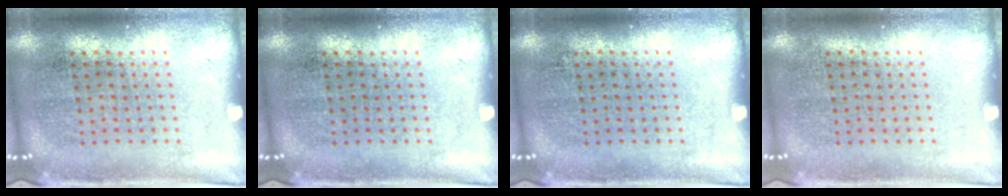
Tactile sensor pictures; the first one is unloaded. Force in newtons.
{"total": 0.0}
{"total": 0.0}
{"total": 0.0}